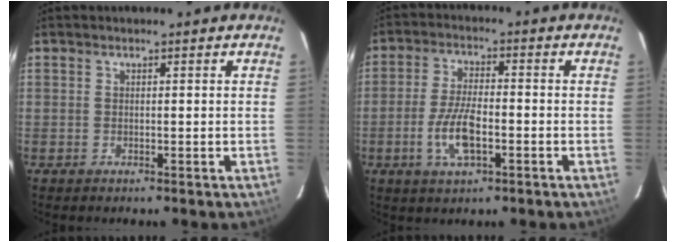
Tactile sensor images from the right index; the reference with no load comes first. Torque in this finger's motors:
{"motor_torque": [1.69, -0.45, 0.90, 0.13]}